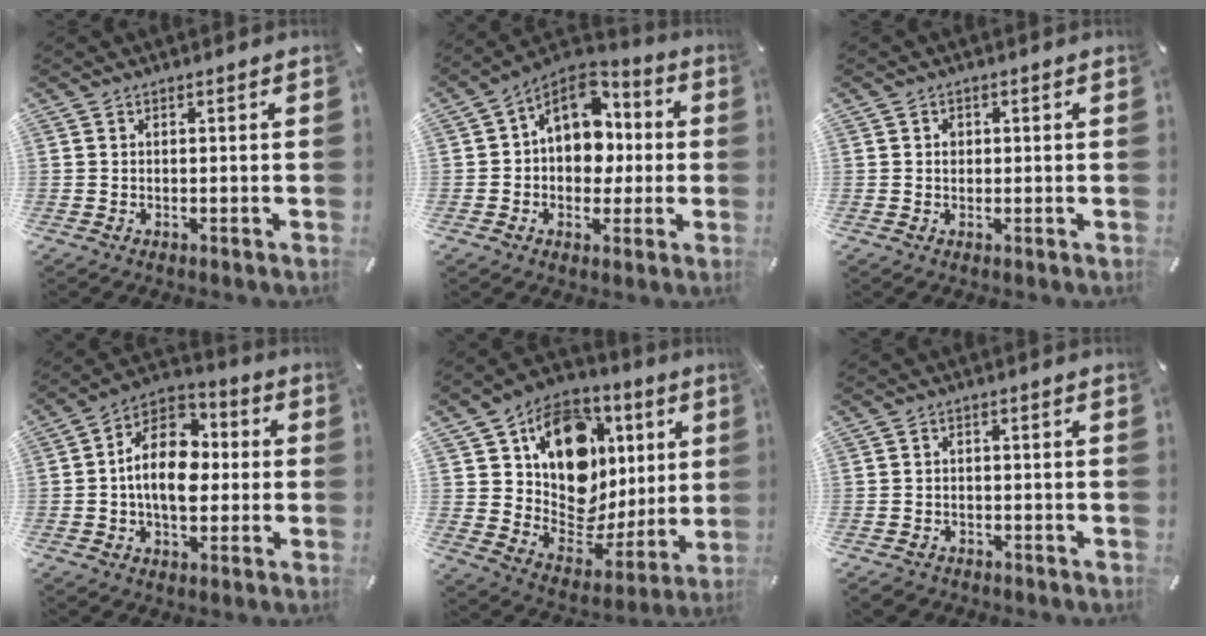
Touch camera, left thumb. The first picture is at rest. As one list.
[{"total": 12.3, "force": [2.4, 10.2, 6.5], "torque": [-0.103, -0.012, 0.045]}, {"total": 1.3, "force": [0.1, 1.2, 0.5], "torque": [-0.003, 0.001, -0.001]}, {"total": 14.6, "force": [-0.4, 10.2, 10.5], "torque": [-0.199, 0.009, -0.008]}, {"total": 17.8, "force": [6.9, 13.2, 9.8], "torque": [-0.154, -0.046, 0.128]}, {"total": 2.2, "force": [-1.6, 1.4, 0.5], "torque": [-0.016, 0.007, -0.037]}]